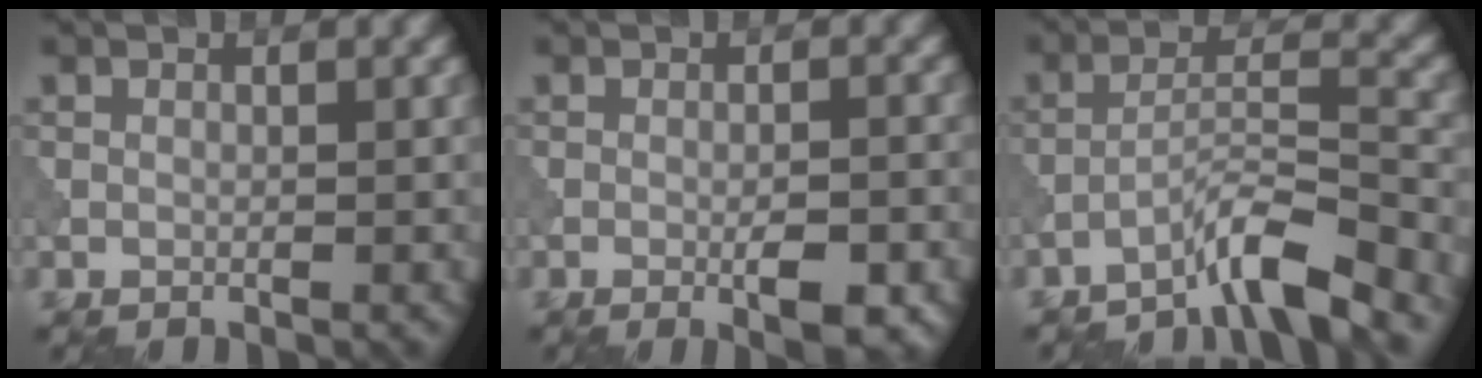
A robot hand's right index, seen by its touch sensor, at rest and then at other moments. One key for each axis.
{"total": 3.1, "fx": -1.2, "fy": 0.6, "fz": 2.8, "tx": -0.045, "ty": 0.001, "tz": -0.019}
{"total": 5.0, "fx": -4.1, "fy": 0.3, "fz": 3.0, "tx": -0.050, "ty": 0.014, "tz": -0.084}